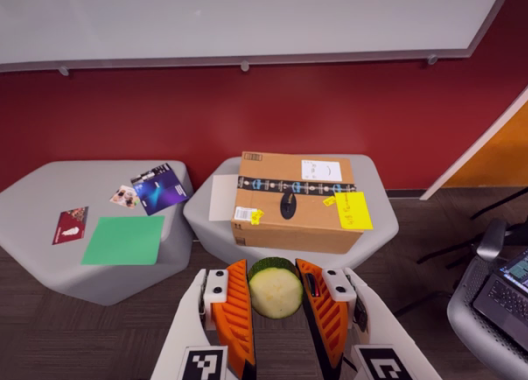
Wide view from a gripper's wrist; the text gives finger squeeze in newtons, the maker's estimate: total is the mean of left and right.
{"total": 11.6, "left": 11.8, "right": 11.4}